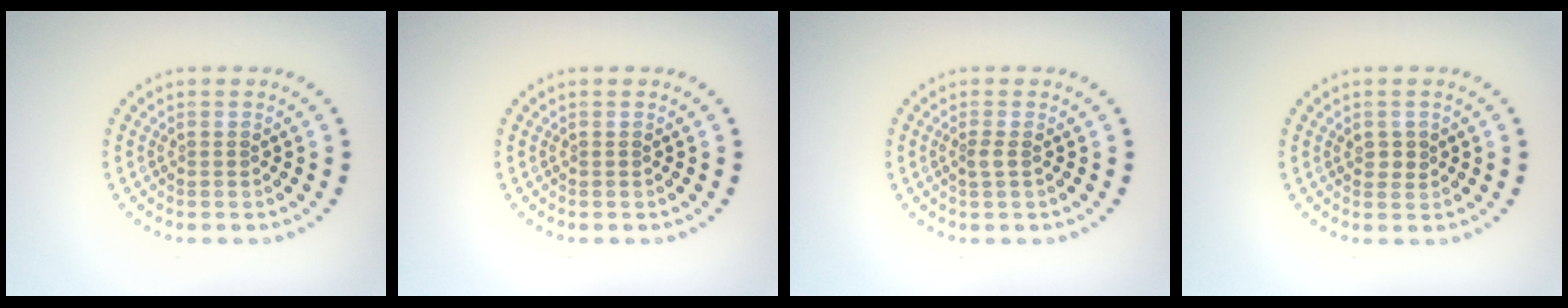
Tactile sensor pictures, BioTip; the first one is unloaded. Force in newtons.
{"total": 0.0}
{"total": 1.0, "press": 0.7, "slide": 0.7}
{"total": 1.4, "press": 1.2, "slide": 0.6}